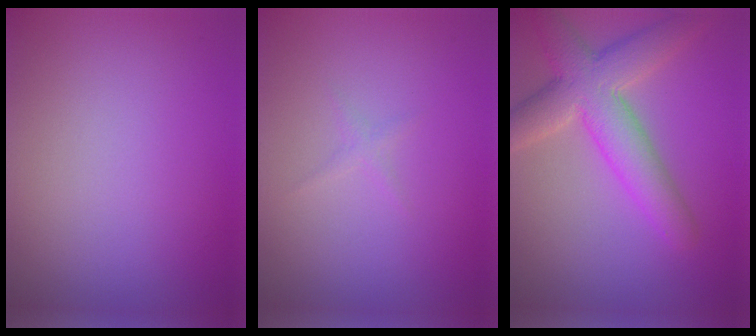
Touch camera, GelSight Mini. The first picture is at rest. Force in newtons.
{"total": 0.6, "press": 0.6, "slide": 0.0}
{"total": 6.7, "press": 6.7, "slide": 0.6}